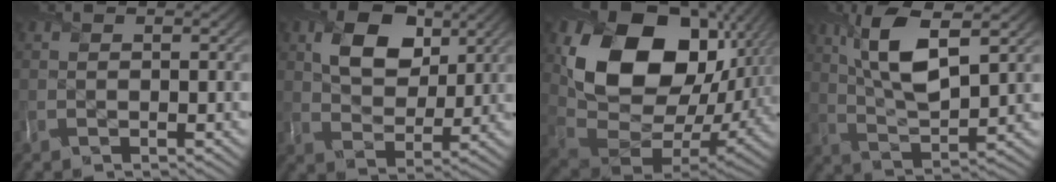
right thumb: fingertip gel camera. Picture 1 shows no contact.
{"total": 8.2, "force": [3.4, 5.6, 5.0], "torque": [-0.096, -0.007, 0.053]}
{"total": 18.4, "force": [5.9, 13.4, 11.2], "torque": [-0.228, -0.017, 0.132]}
{"total": 9.9, "force": [4.1, 3.4, 8.3], "torque": [-0.172, 0.003, 0.079]}